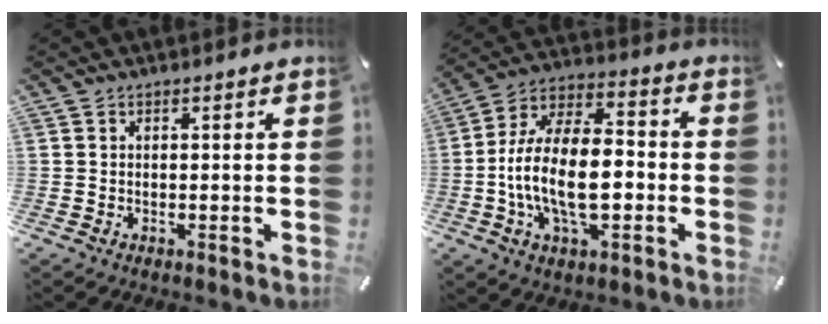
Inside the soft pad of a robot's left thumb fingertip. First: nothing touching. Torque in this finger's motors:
{"motor_torque": [0.27, 1.66, 0.62, 0.10, 0.61]}